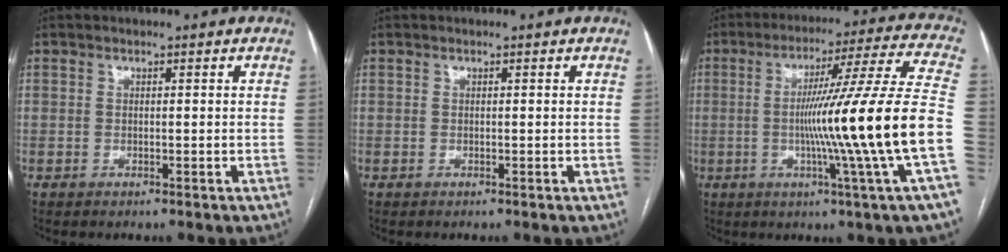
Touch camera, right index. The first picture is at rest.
{"total": 0.0}
{"total": 20.9, "force": [-3.7, -3.2, 20.4], "torque": [-0.283, -0.007, -0.074]}